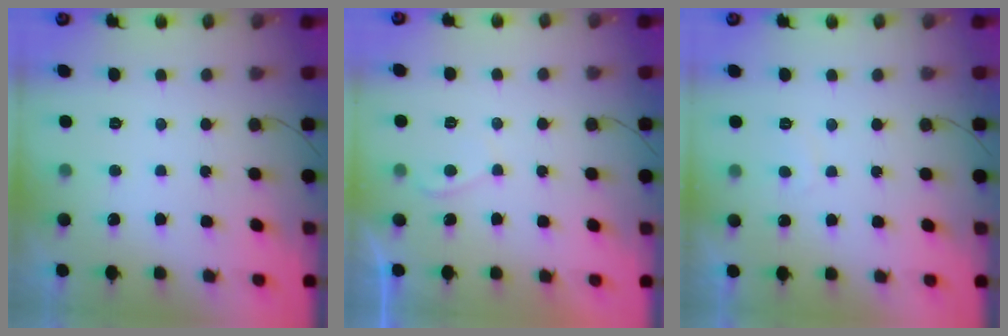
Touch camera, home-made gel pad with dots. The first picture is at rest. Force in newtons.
{"total": 1.2, "press": 1.0, "slide": 0.6}
{"total": 0.0}